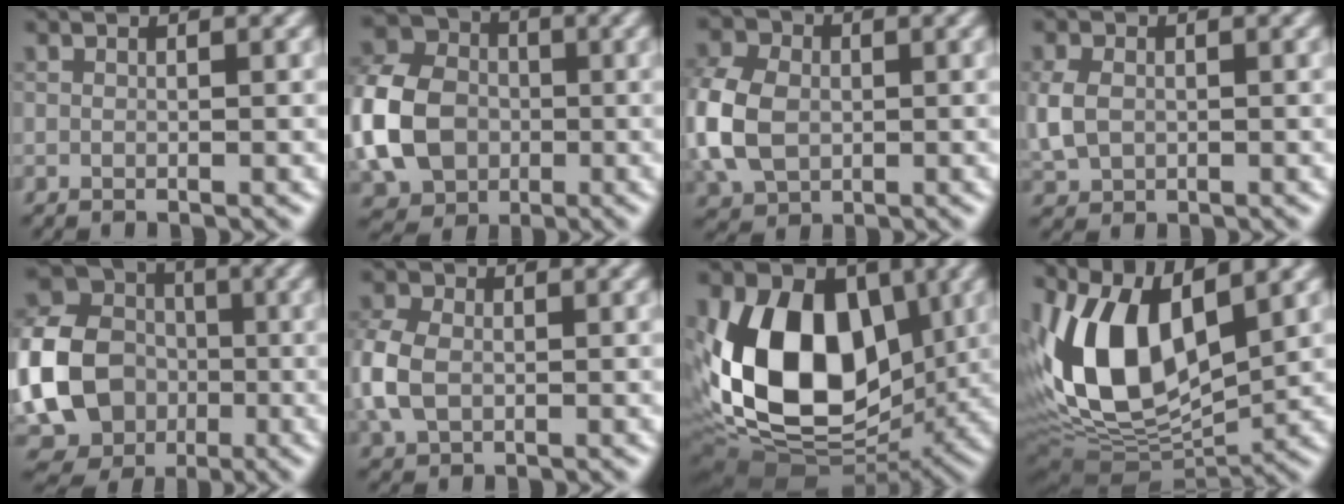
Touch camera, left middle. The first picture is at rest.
{"total": 9.1, "force": [-1.6, 7.3, 5.2], "torque": [-0.127, 0.006, -0.044]}
{"total": 8.1, "force": [-0.7, 6.1, 5.3], "torque": [-0.144, 0.001, -0.019]}
{"total": 3.2, "force": [-0.1, 2.5, 2.0], "torque": [-0.050, -0.001, -0.002]}
{"total": 14.1, "force": [-2.4, 12.0, 7.2], "torque": [-0.153, -0.025, -0.057]}
{"total": 5.3, "force": [-0.6, 3.9, 3.5], "torque": [-0.096, 0.002, -0.018]}
{"total": 15.1, "force": [0.6, 9.9, 11.4], "torque": [-0.210, -0.008, -0.003]}
{"total": 12.3, "force": [2.9, 6.0, 10.4], "torque": [-0.208, 0.002, 0.049]}